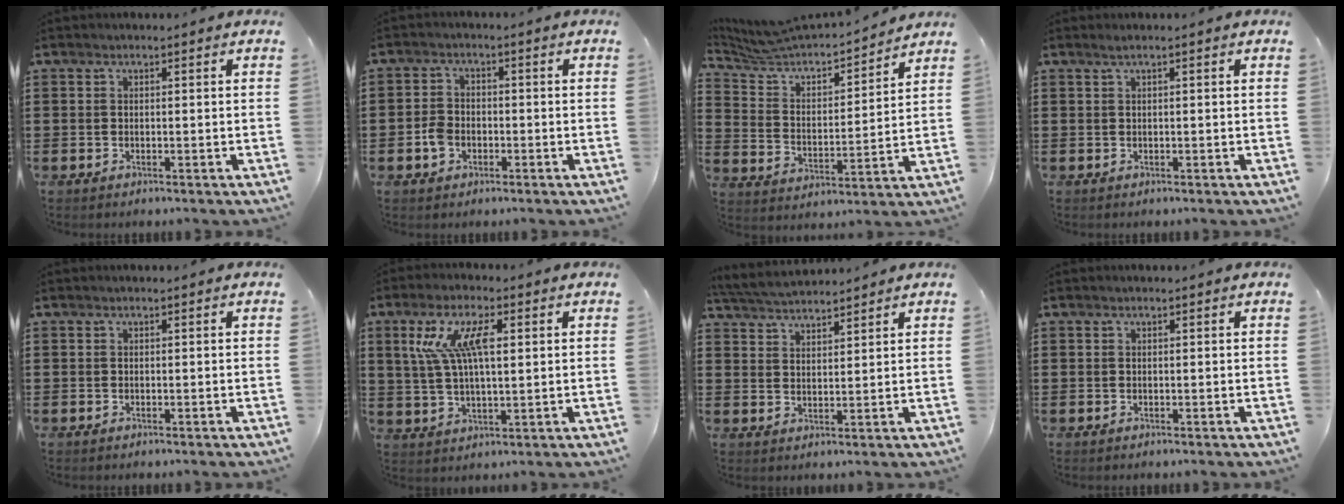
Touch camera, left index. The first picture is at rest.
{"total": 3.2, "force": [-1.1, 2.4, 1.8], "torque": [-0.049, -0.001, -0.024]}
{"total": 4.9, "force": [4.6, 1.2, 1.4], "torque": [-0.057, -0.037, 0.069]}
{"total": 0.8, "force": [0.3, 0.0, 0.7], "torque": [-0.011, -0.002, 0.006]}
{"total": 0.0}
{"total": 8.9, "force": [2.9, 3.3, 7.8], "torque": [-0.176, 0.008, 0.044]}
{"total": 4.0, "force": [3.9, 0.1, 0.6], "torque": [-0.025, -0.014, 0.071]}
{"total": 0.0}